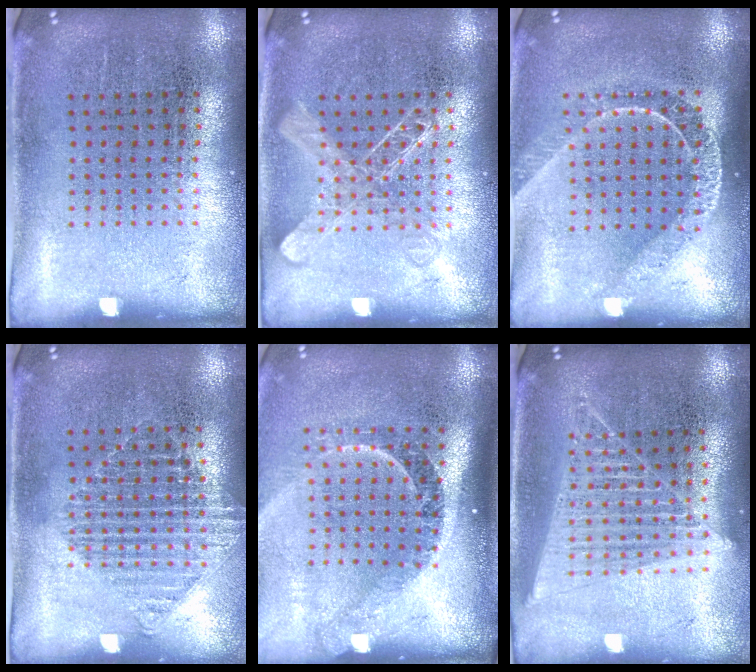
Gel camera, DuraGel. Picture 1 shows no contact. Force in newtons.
{"total": 2.0, "press": 1.9, "slide": 0.3}
{"total": 1.7, "press": 1.5, "slide": 0.8}
{"total": 1.2, "press": 1.1, "slide": 0.3}
{"total": 2.3, "press": 1.6, "slide": 1.6}
{"total": 1.7, "press": 1.6, "slide": 0.7}